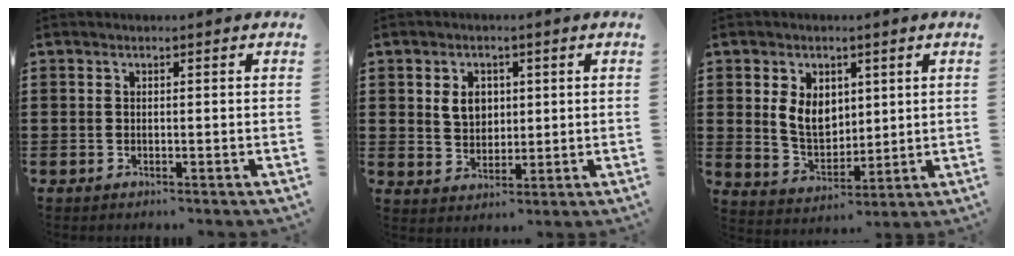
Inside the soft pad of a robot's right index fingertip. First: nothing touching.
{"total": 4.5, "force": [1.1, 3.6, 2.5], "torque": [-0.053, 0.010, 0.016]}
{"total": 6.7, "force": [1.7, 5.0, 4.1], "torque": [-0.093, 0.009, 0.029]}